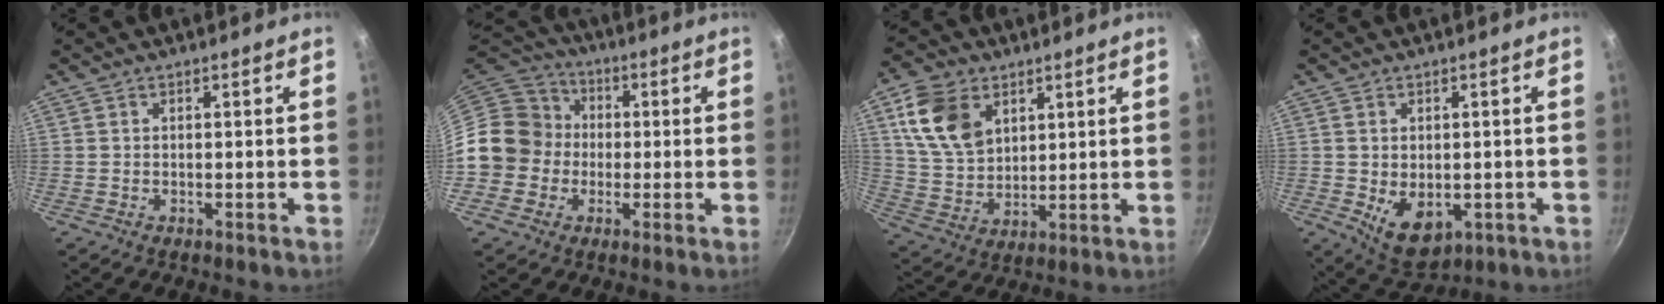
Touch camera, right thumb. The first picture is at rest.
{"total": 14.0, "force": [-0.9, 13.0, 5.1], "torque": [-0.056, 0.038, -0.031]}
{"total": 13.2, "force": [5.4, 9.1, 7.9], "torque": [-0.127, -0.017, 0.111]}
{"total": 8.0, "force": [-1.1, 5.5, 5.8], "torque": [-0.074, -0.013, 0.001]}